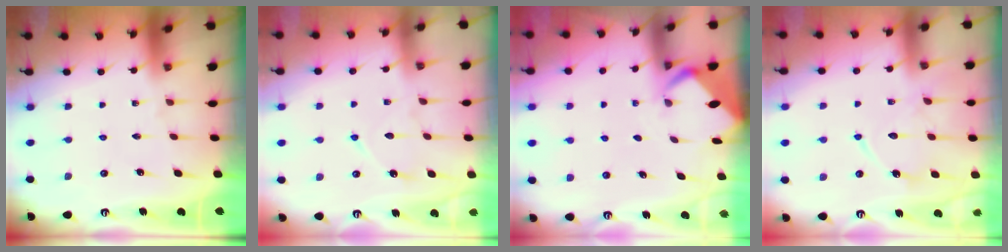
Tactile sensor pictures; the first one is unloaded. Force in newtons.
{"total": 7.0, "press": 7.0, "slide": 0.7}
{"total": 2.7, "press": 2.7, "slide": 0.1}
{"total": 12.5, "press": 12.4, "slide": 1.1}